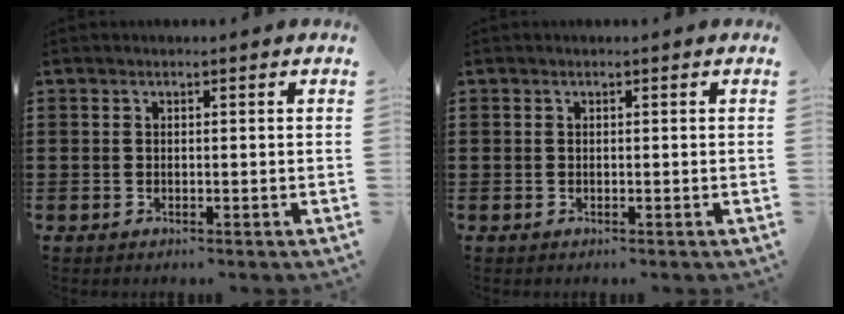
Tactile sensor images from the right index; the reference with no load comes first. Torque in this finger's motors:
{"motor_torque": [-0.23, 1.91, 0.00, 0.00]}